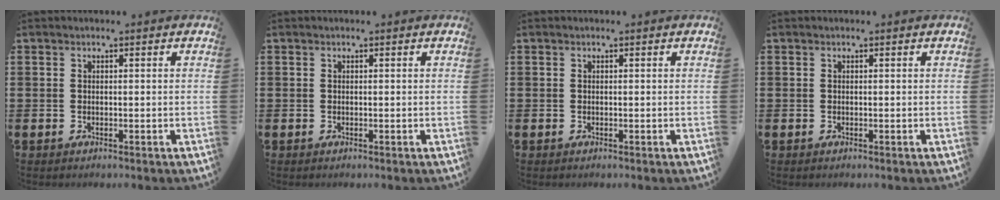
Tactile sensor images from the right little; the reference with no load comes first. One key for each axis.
{"total": 0.0}
{"total": 0.0}
{"total": 0.0}